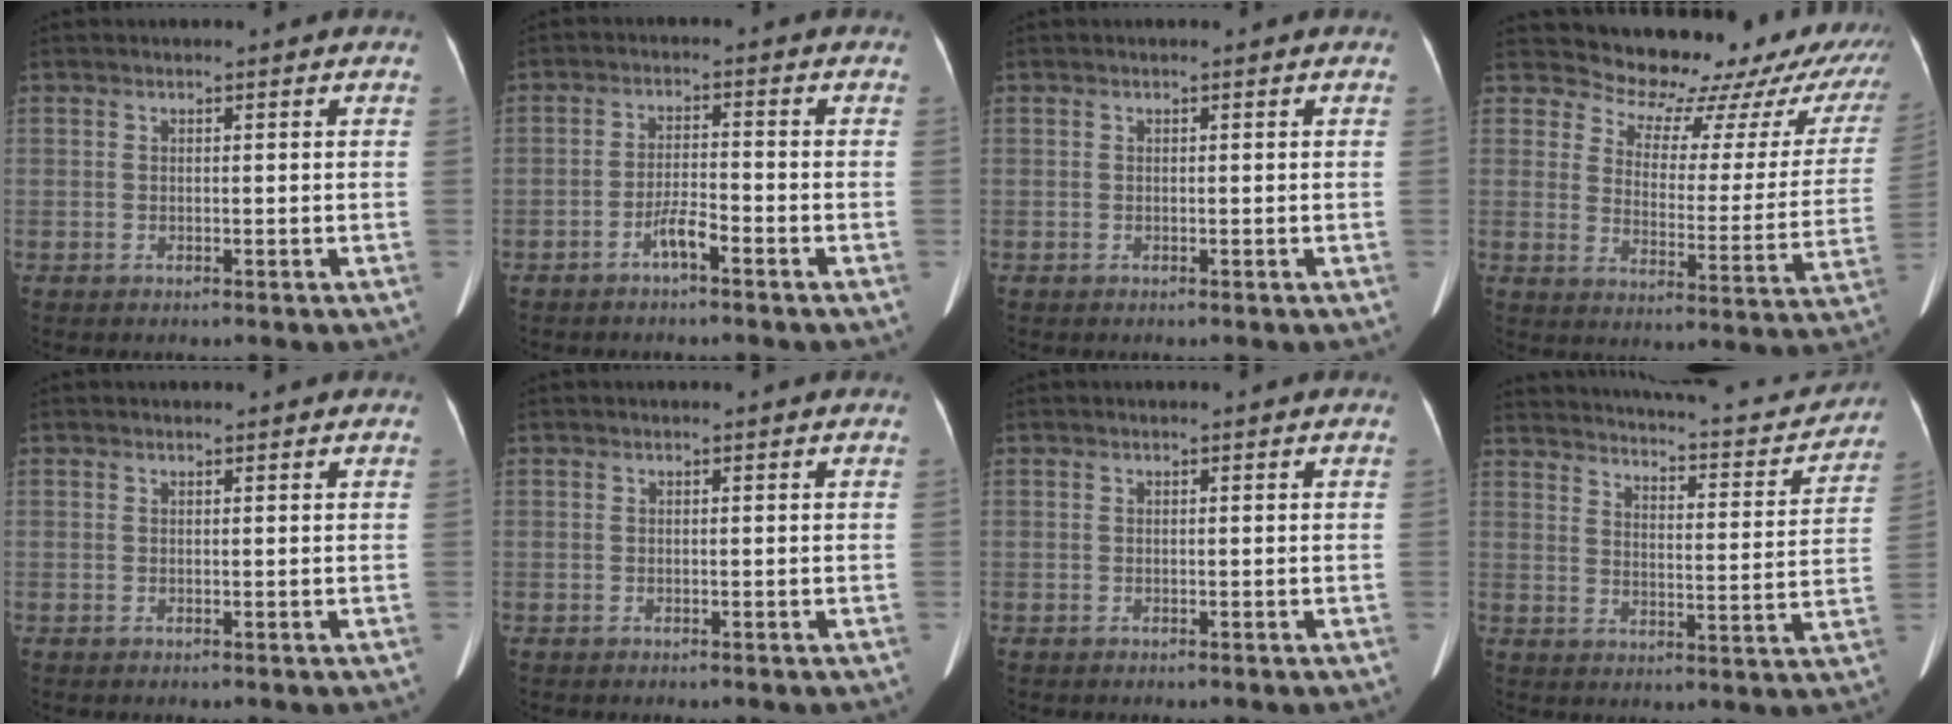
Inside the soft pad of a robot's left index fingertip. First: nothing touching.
{"total": 3.2, "force": [-2.5, 0.0, 2.0], "torque": [-0.038, -0.008, -0.044]}
{"total": 0.0}
{"total": 18.2, "force": [16.7, 6.6, 3.1], "torque": [-0.011, -0.065, 0.170]}
{"total": 1.3, "force": [1.1, 0.2, 0.5], "torque": [-0.008, 0.002, 0.013]}
{"total": 0.0}
{"total": 0.0}
{"total": 20.9, "force": [18.2, 4.9, 9.0], "torque": [-0.129, -0.011, 0.226]}